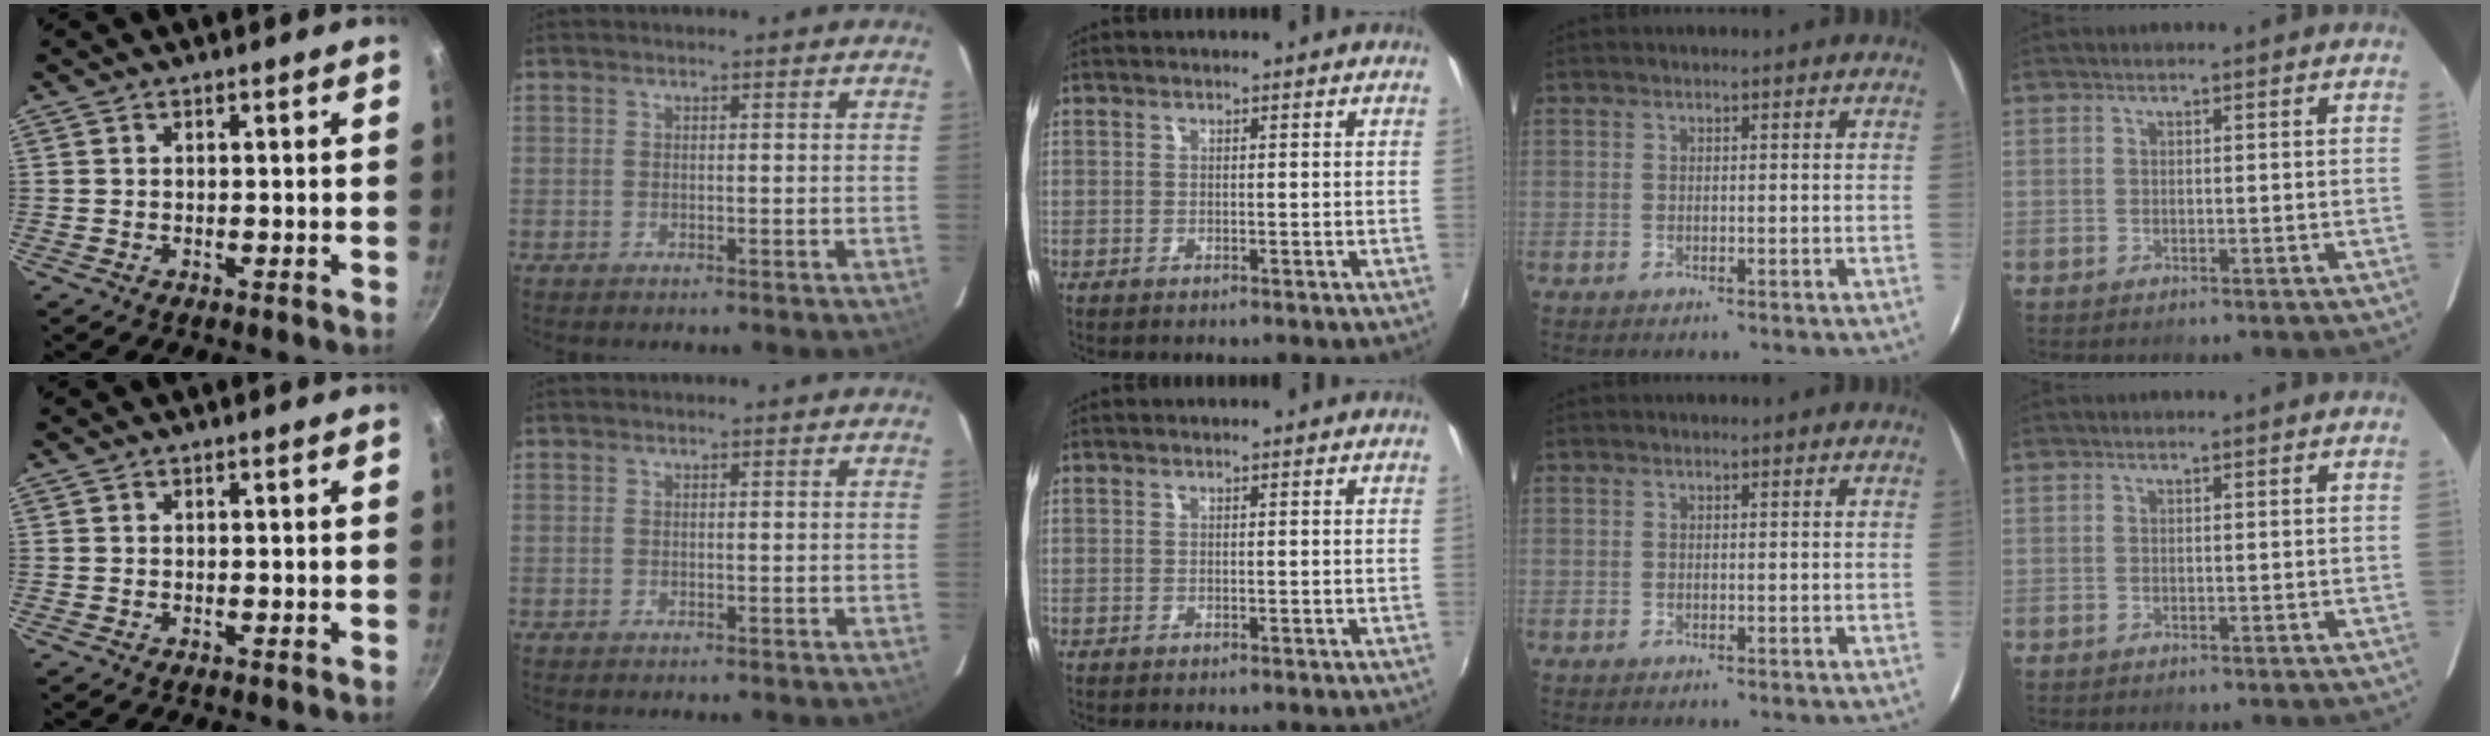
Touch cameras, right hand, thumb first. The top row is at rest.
{}